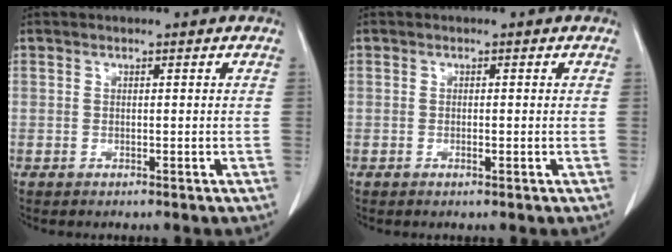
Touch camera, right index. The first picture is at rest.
{"total": 0.5, "force": [-0.2, 0.1, 0.5], "torque": [-0.011, -0.001, -0.002]}